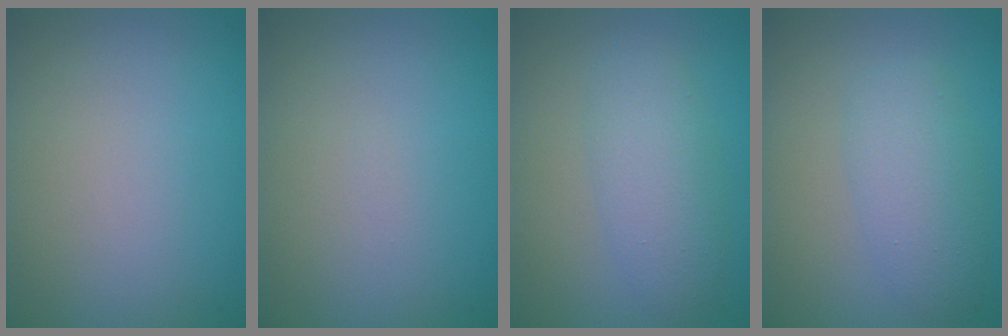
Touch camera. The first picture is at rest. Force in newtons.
{"total": 0.0}
{"total": 3.8, "press": 3.8, "slide": 0.1}
{"total": 3.8, "press": 3.8, "slide": 0.1}